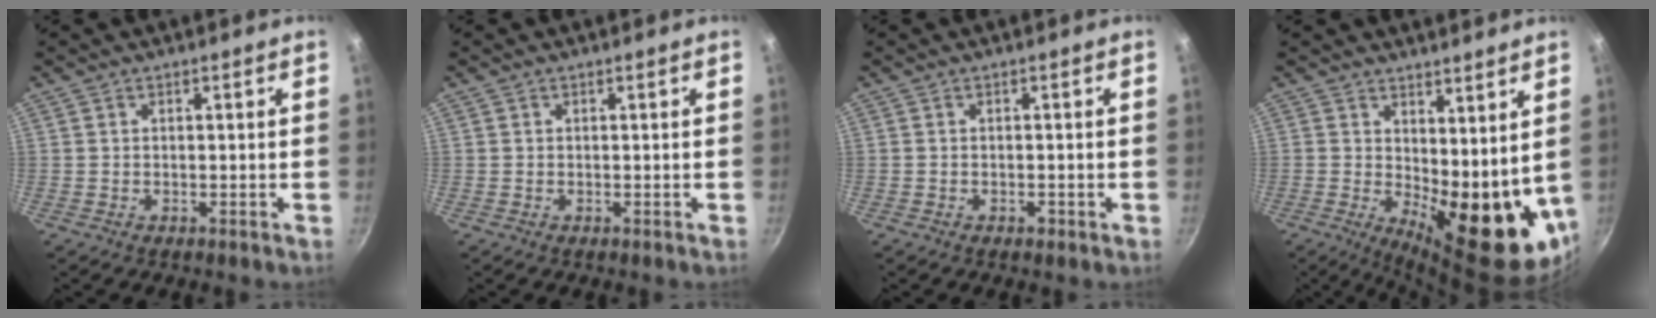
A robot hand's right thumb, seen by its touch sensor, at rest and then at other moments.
{"total": 0.0}
{"total": 1.1, "force": [-0.6, 0.6, 0.7], "torque": [-0.011, 0.003, -0.006]}
{"total": 15.1, "force": [2.8, 6.7, 13.3], "torque": [-0.138, -0.046, 0.055]}